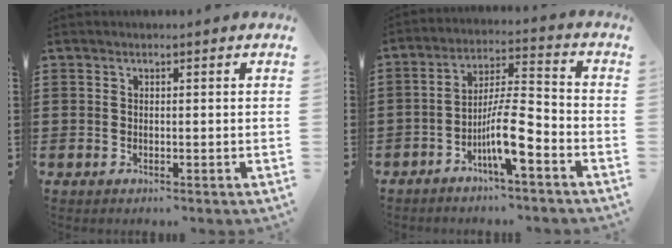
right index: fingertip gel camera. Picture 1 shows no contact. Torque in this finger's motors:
{"motor_torque": [0.03, 0.00, 0.19, 0.06]}